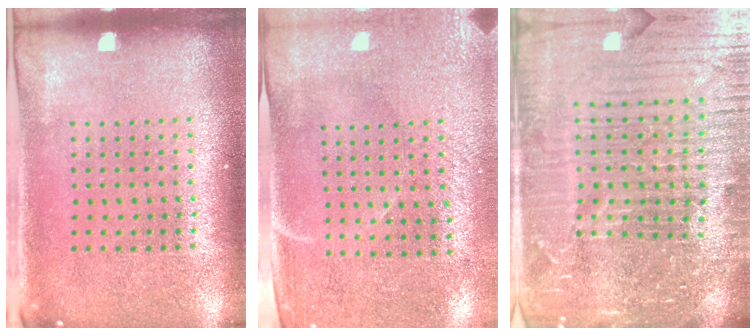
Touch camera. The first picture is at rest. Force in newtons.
{"total": 2.9, "press": 2.5, "slide": 1.5}
{"total": 6.8, "press": 5.9, "slide": 3.3}